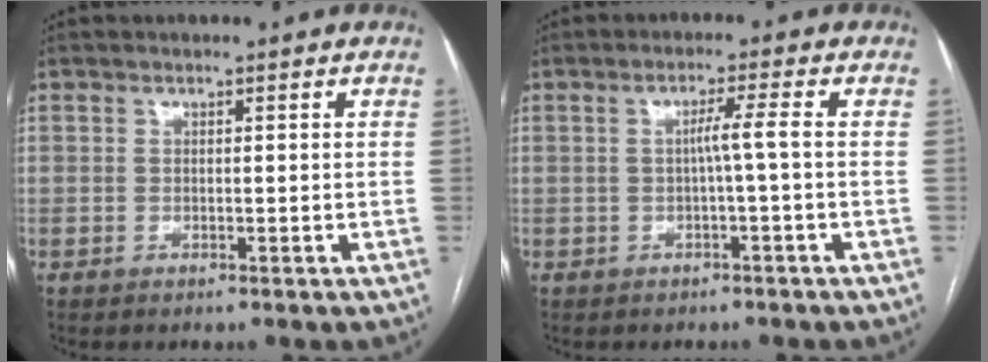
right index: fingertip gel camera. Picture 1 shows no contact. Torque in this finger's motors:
{"motor_torque": [0.57, -0.03, 0.31, 0.07]}